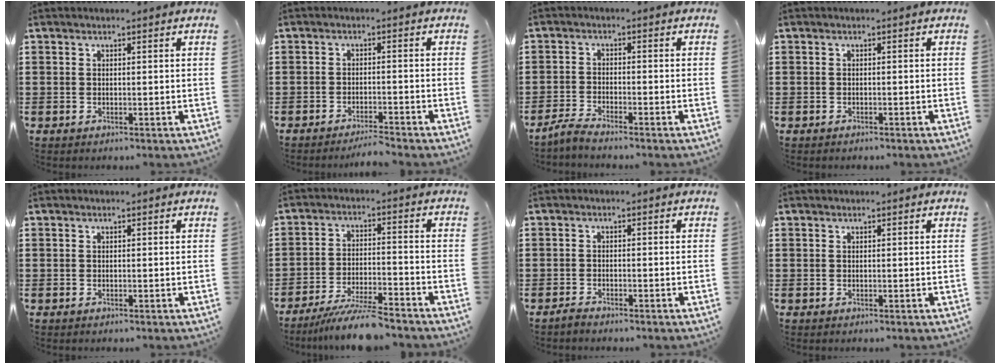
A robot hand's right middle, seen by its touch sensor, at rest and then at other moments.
{"total": 2.5, "force": [-2.4, -0.2, 0.6], "torque": [-0.011, 0.000, -0.049]}
{"total": 2.7, "force": [-2.5, -0.2, 1.0], "torque": [-0.033, -0.003, -0.053]}
{"total": 0.5, "force": [-0.5, -0.2, 0.1], "torque": [-0.003, -0.004, -0.009]}
{"total": 0.0}
{"total": 7.7, "force": [-7.0, 0.1, 3.3], "torque": [-0.063, -0.004, -0.130]}
{"total": 1.3, "force": [-1.3, -0.2, 0.2], "torque": [-0.009, -0.002, -0.024]}
{"total": 0.0}